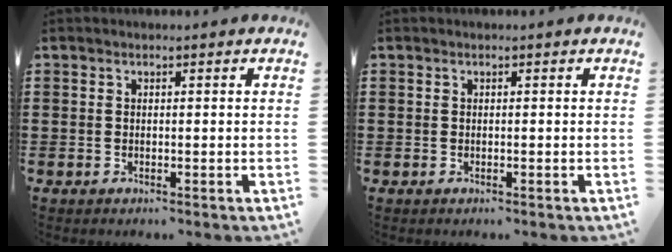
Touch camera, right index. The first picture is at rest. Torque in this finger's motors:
{"motor_torque": [0.02, 0.02, 0.00, 0.00]}